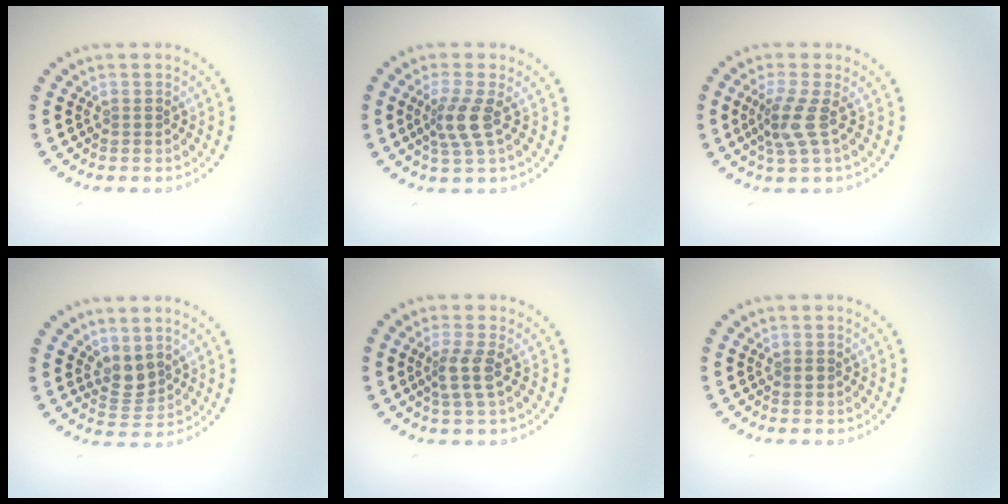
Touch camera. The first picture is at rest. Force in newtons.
{"total": 2.7, "press": 2.1, "slide": 1.8}
{"total": 2.7, "press": 2.1, "slide": 1.7}
{"total": 2.3, "press": 1.8, "slide": 1.5}
{"total": 2.4, "press": 1.9, "slide": 1.5}
{"total": 0.6, "press": 0.6, "slide": 0.0}